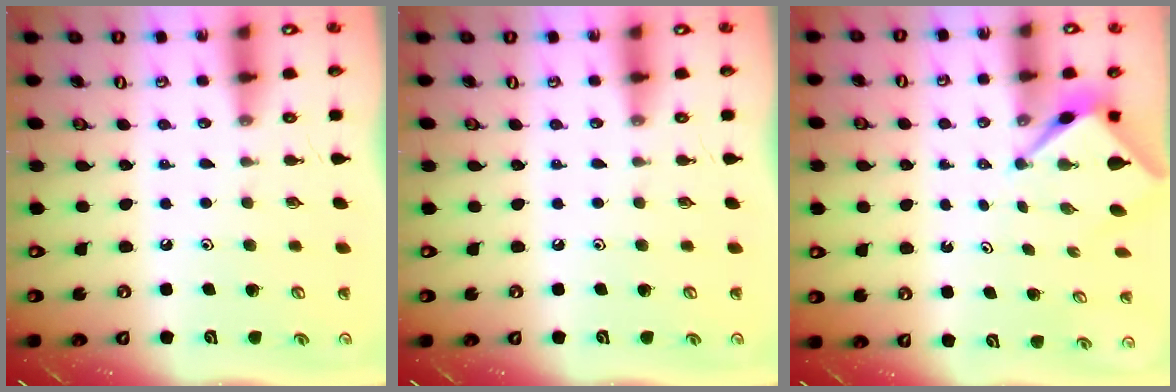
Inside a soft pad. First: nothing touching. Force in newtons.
{"total": 0.0}
{"total": 2.6, "press": 2.6, "slide": 0.1}